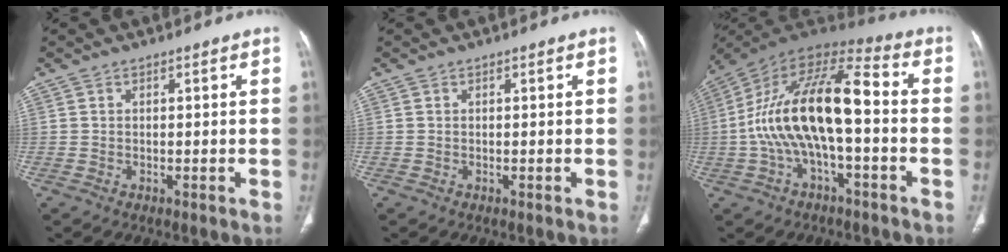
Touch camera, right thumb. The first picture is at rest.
{"total": 0.0}
{"total": 19.2, "force": [-2.0, 7.9, 17.4], "torque": [-0.326, 0.056, -0.040]}